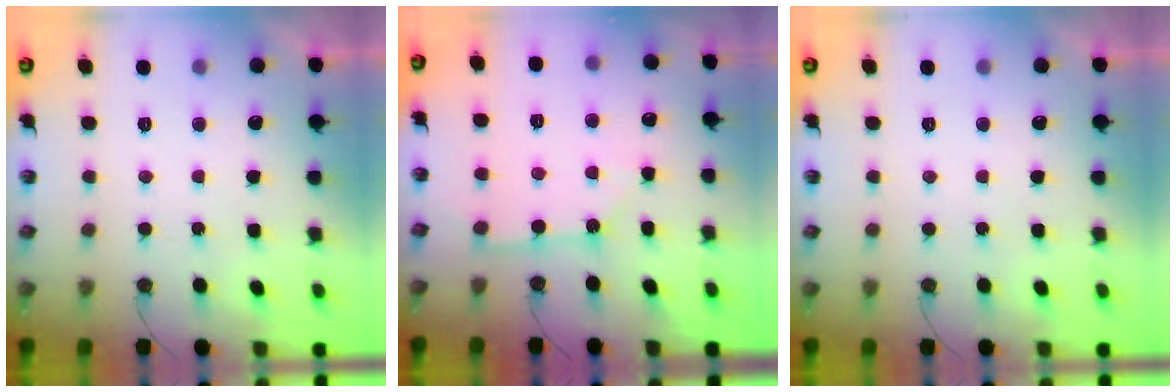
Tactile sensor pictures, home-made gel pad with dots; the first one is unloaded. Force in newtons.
{"total": 2.8, "press": 2.8, "slide": 0.2}
{"total": 0.0}